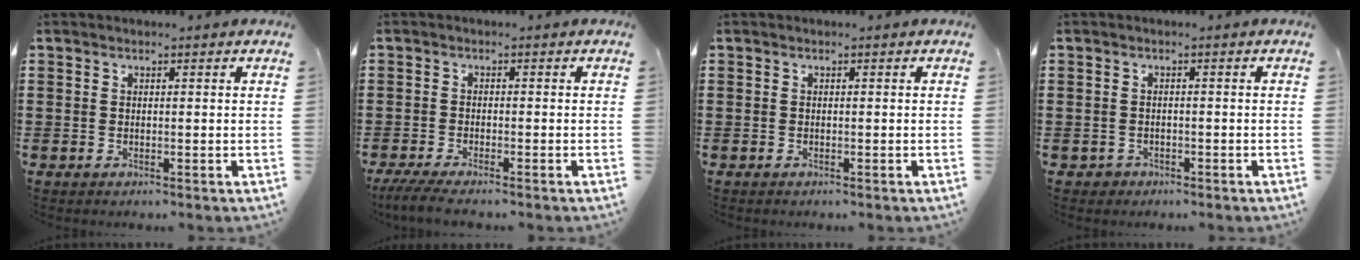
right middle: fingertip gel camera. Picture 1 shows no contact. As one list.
[{"total": 2.8, "force": [-2.4, 0.0, 1.4], "torque": [-0.038, -0.010, -0.050]}, {"total": 0.0}, {"total": 0.9, "force": [-0.7, 0.6, 0.1], "torque": [-0.004, 0.001, -0.016]}]